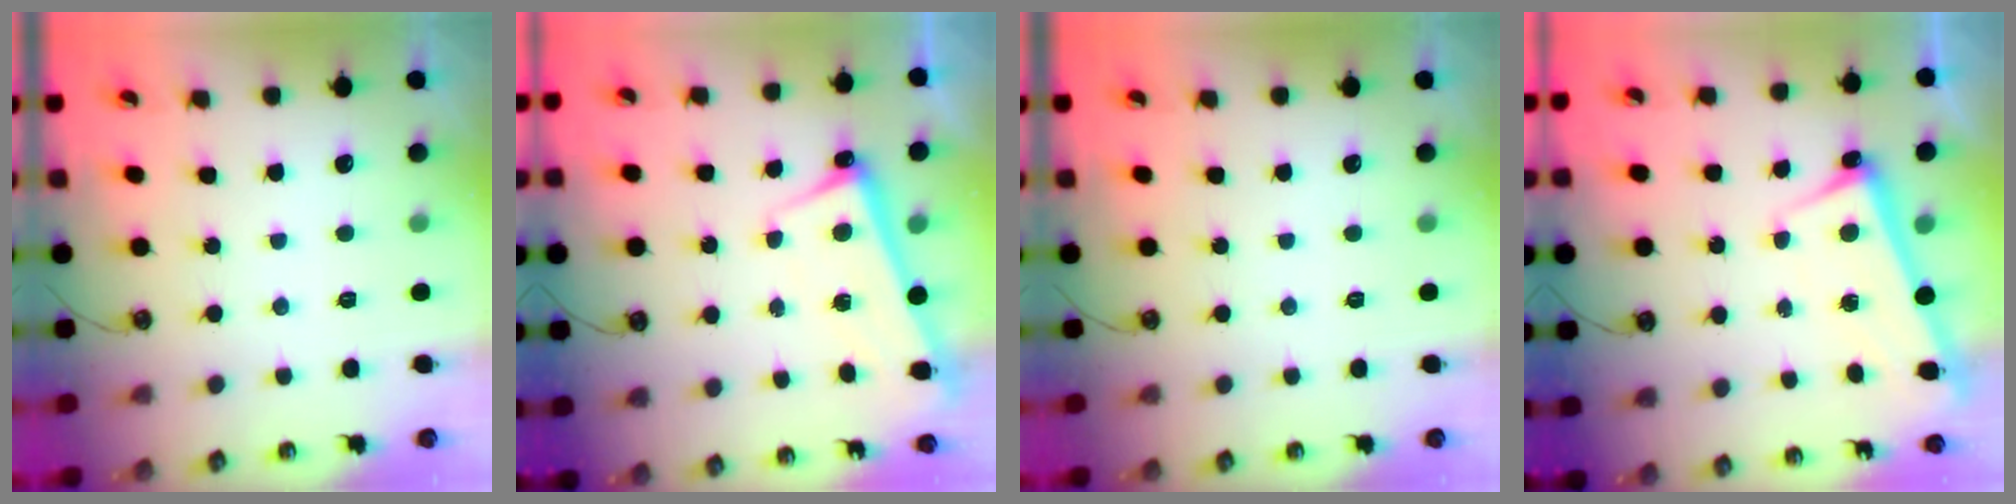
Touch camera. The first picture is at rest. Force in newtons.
{"total": 2.6, "press": 2.5, "slide": 0.8}
{"total": 0.0}
{"total": 2.9, "press": 2.8, "slide": 0.4}